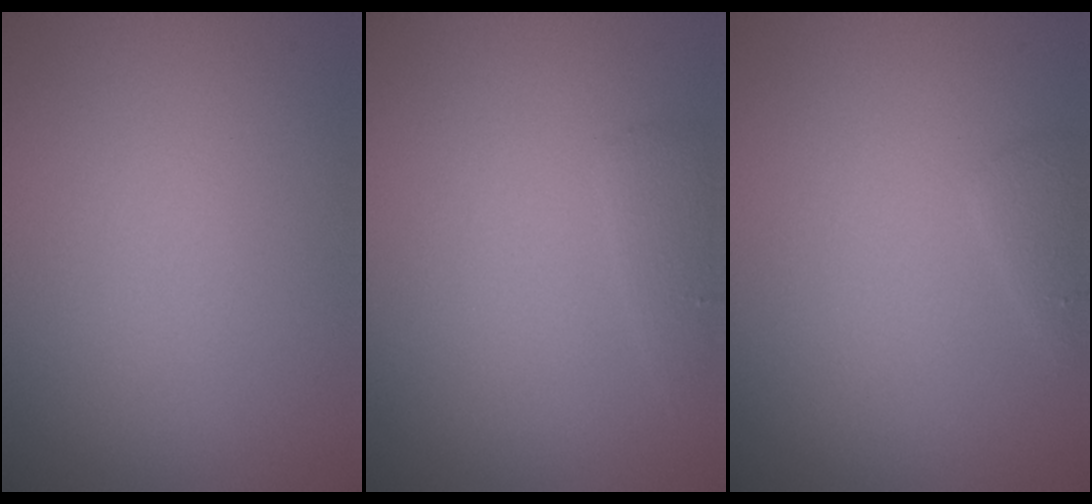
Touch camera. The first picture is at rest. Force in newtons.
{"total": 1.3, "press": 1.3, "slide": 0.1}
{"total": 1.0, "press": 1.0, "slide": 0.1}